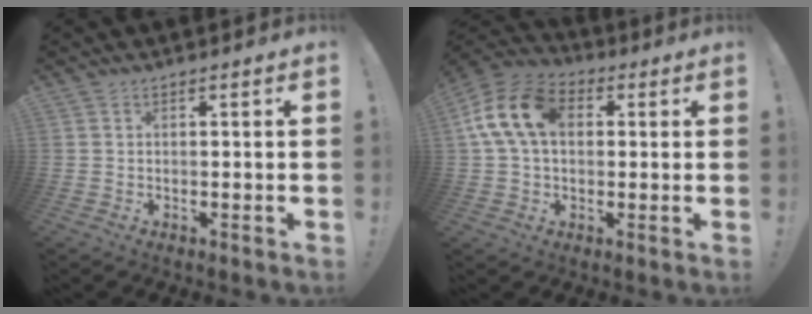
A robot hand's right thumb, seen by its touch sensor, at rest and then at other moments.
{"total": 15.1, "force": [3.4, 10.2, 10.6], "torque": [-0.201, 0.013, 0.066]}